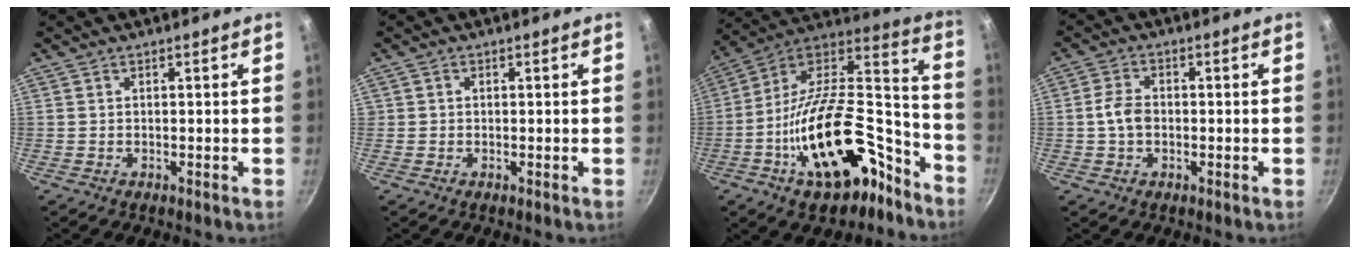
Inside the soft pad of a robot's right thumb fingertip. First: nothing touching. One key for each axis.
{"total": 0.7, "fx": 0.1, "fy": 0.7, "fz": 0.2, "tx": -0.001, "ty": 0.002, "tz": 0.000}
{"total": 27.5, "fx": -13.7, "fy": 14.0, "fz": 19.3, "tx": -0.255, "ty": 0.102, "tz": -0.214}
{"total": 4.4, "fx": -0.5, "fy": 3.1, "fz": 3.1, "tx": -0.056, "ty": 0.014, "tz": -0.013}